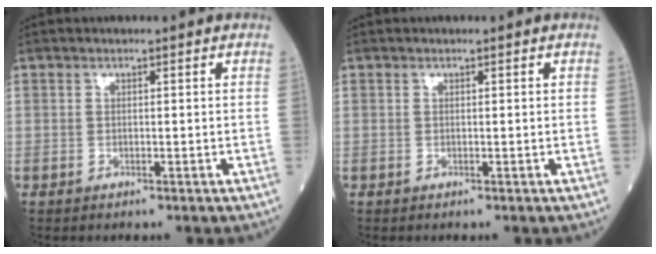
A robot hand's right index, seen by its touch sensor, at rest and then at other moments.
{"total": 0.0}